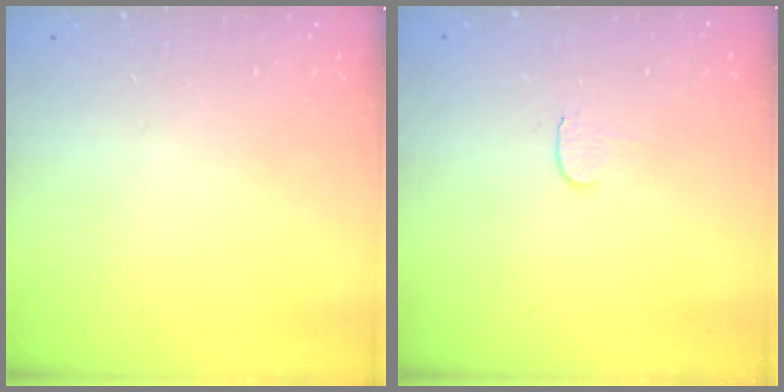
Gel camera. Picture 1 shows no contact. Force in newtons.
{"total": 3.7, "press": 3.7, "slide": 0.4}